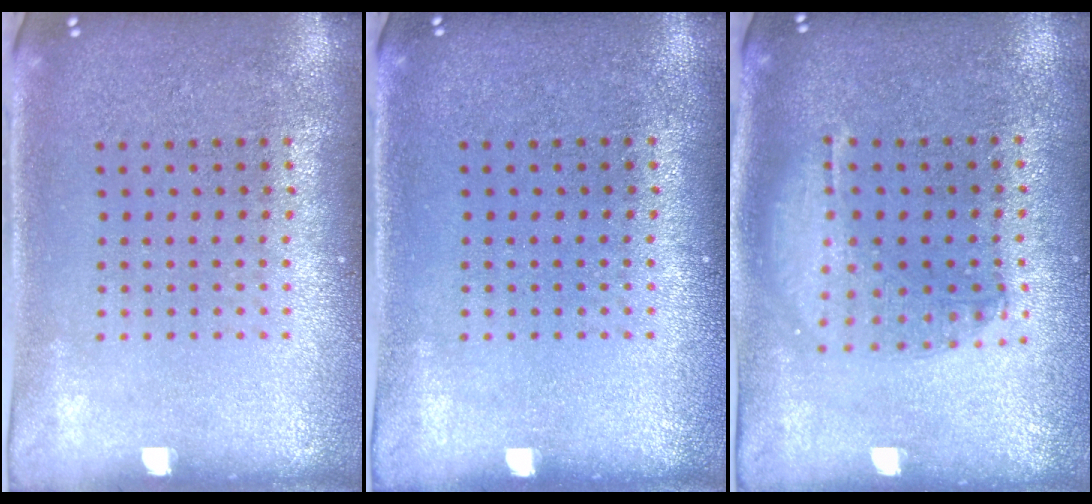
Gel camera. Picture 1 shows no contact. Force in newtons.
{"total": 0.0}
{"total": 1.4, "press": 1.3, "slide": 0.5}